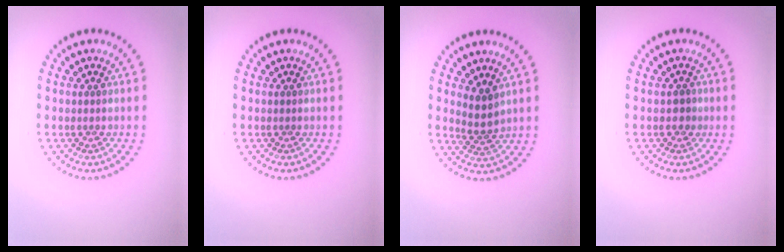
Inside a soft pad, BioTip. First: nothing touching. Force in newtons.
{"total": 0.0}
{"total": 2.2, "press": 1.7, "slide": 1.3}
{"total": 1.0, "press": 0.9, "slide": 0.4}